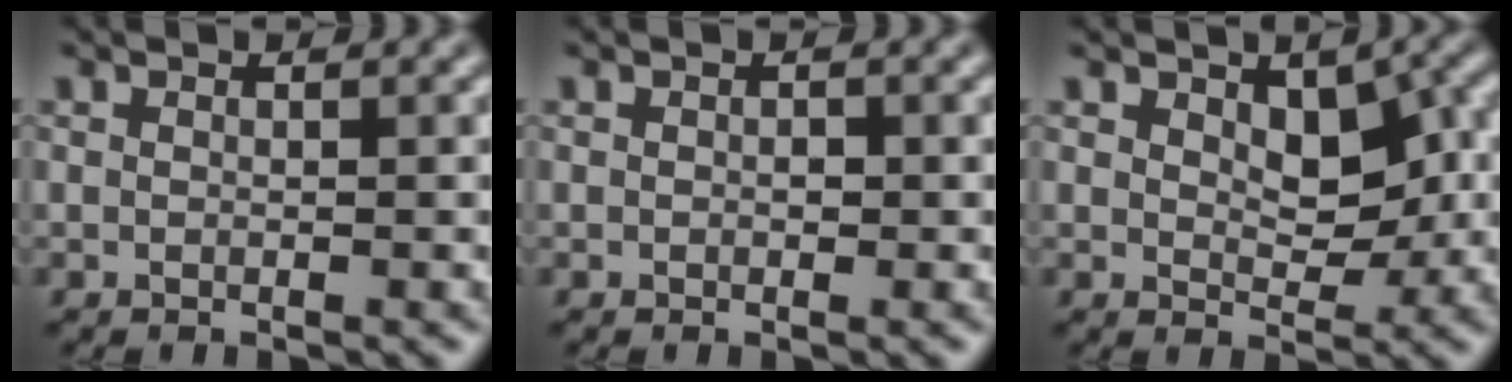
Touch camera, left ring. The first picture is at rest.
{"total": 0.5, "force": [0.0, 0.4, 0.3], "torque": [-0.003, -0.002, -0.001]}
{"total": 3.9, "force": [1.1, 2.3, 2.9], "torque": [-0.046, -0.004, 0.018]}